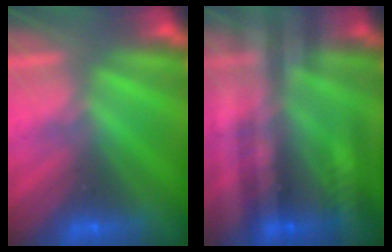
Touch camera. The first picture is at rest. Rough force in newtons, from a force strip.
{"total": 2.6}